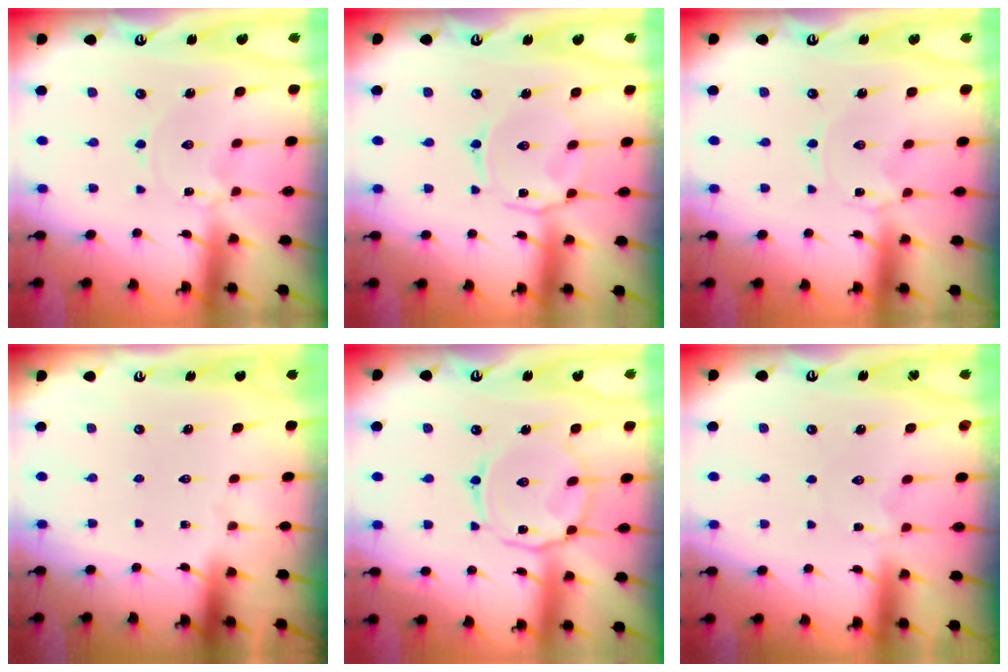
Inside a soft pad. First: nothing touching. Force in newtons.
{"total": 2.9, "press": 2.9, "slide": 0.5}
{"total": 0.0}
{"total": 0.0}
{"total": 7.6, "press": 7.6, "slide": 0.6}
{"total": 2.2, "press": 2.2, "slide": 0.3}